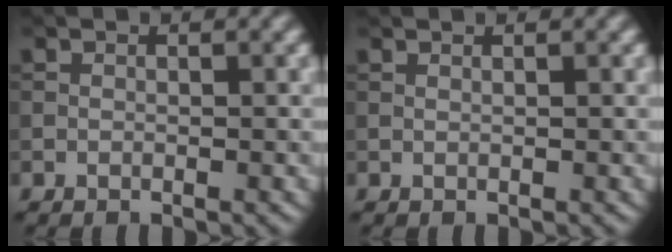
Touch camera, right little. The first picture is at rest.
{"total": 0.6, "force": [0.5, 0.2, 0.3], "torque": [-0.004, -0.001, 0.002]}